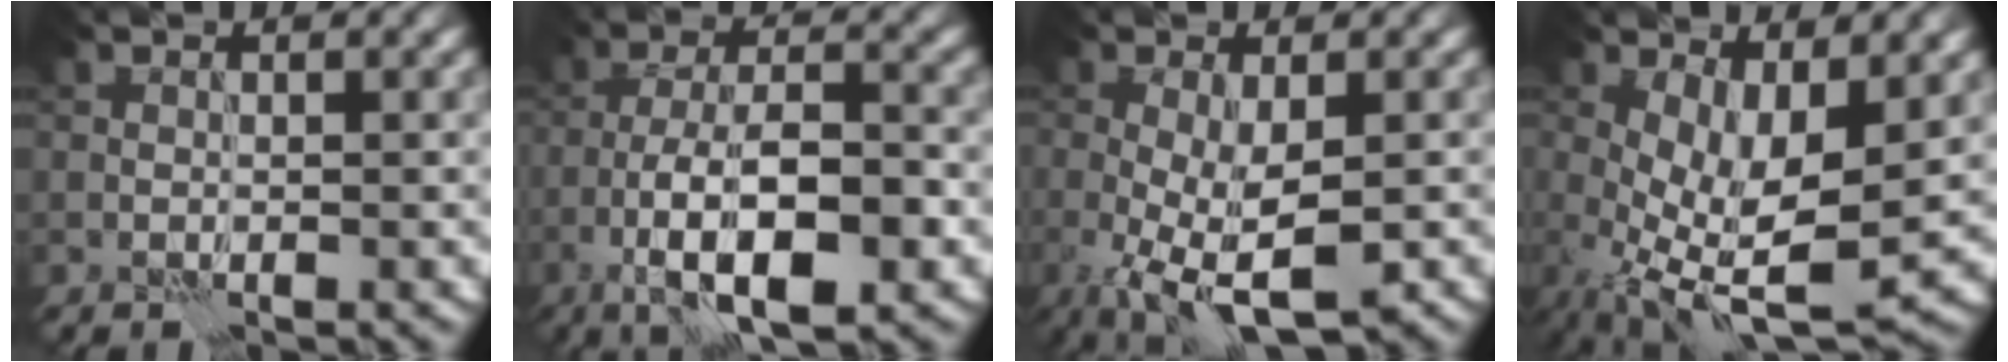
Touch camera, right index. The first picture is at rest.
{"total": 8.8, "force": [-3.8, 2.8, 7.5], "torque": [-0.126, 0.004, -0.070]}
{"total": 6.5, "force": [-2.1, 2.3, 5.7], "torque": [-0.115, -0.017, -0.029]}
{"total": 8.6, "force": [-0.9, 3.4, 7.8], "torque": [-0.151, -0.015, -0.009]}